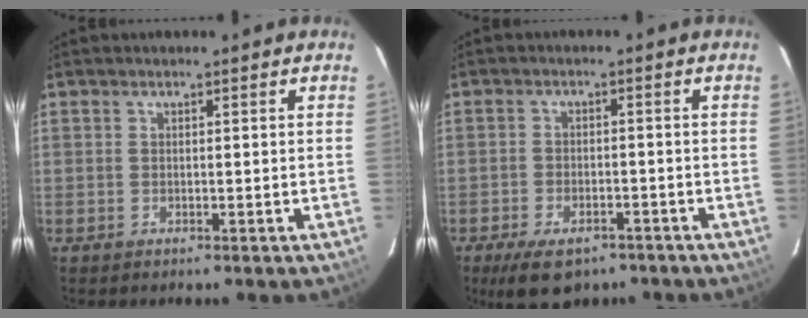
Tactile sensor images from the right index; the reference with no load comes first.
{"total": 9.2, "force": [-6.5, 4.4, 4.8], "torque": [-0.108, -0.012, -0.098]}